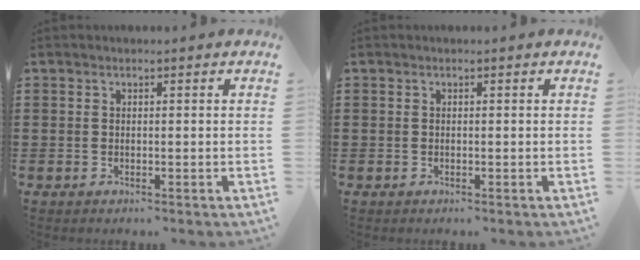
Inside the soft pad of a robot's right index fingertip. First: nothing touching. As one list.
[{"total": 0.0}]